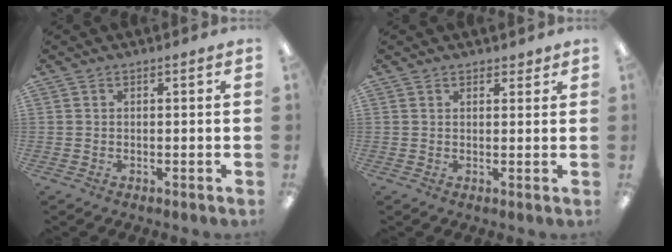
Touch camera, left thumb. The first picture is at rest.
{"total": 1.9, "force": [1.6, 1.0, 0.2], "torque": [0.003, -0.002, 0.029]}